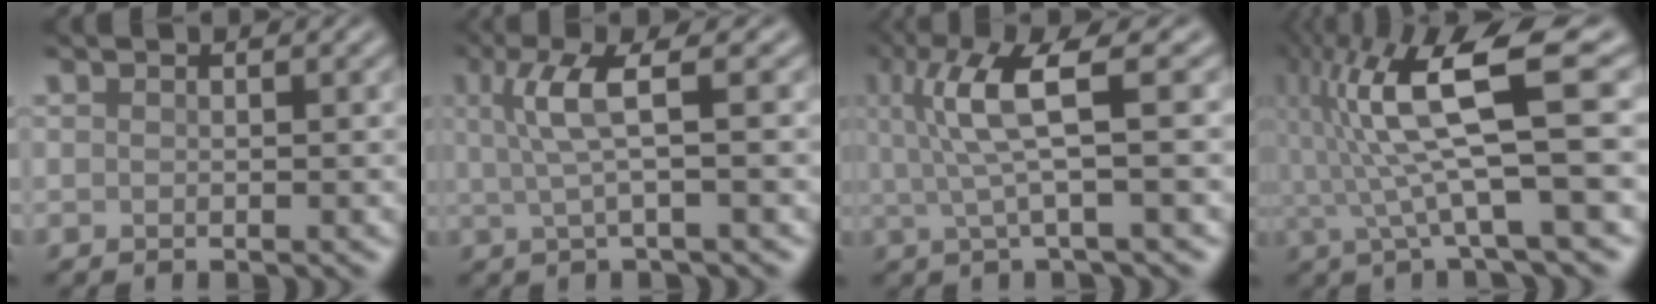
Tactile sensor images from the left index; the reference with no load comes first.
{"total": 3.8, "force": [0.6, 0.4, 3.7], "torque": [-0.078, 0.002, 0.023]}
{"total": 5.6, "force": [1.1, 0.7, 5.5], "torque": [-0.117, 0.001, 0.029]}
{"total": 9.9, "force": [1.1, 1.6, 9.7], "torque": [-0.183, 0.014, 0.030]}